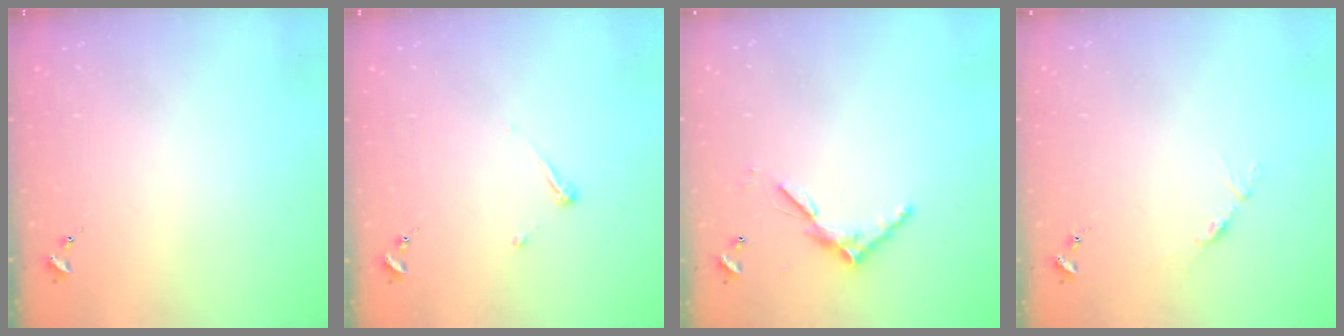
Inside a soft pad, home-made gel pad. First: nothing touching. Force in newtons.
{"total": 4.5, "press": 4.5, "slide": 0.4}
{"total": 7.4, "press": 7.4, "slide": 0.4}
{"total": 4.0, "press": 3.9, "slide": 0.5}